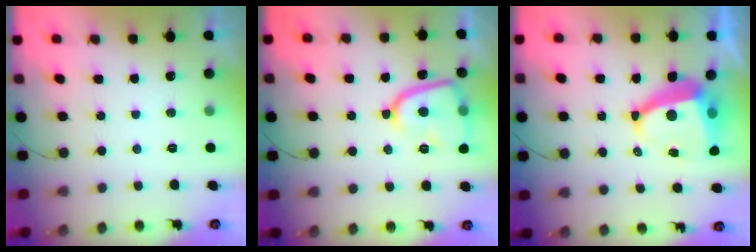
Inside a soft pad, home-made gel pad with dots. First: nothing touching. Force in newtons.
{"total": 13.6, "press": 13.5, "slide": 1.3}
{"total": 9.4, "press": 9.3, "slide": 0.9}